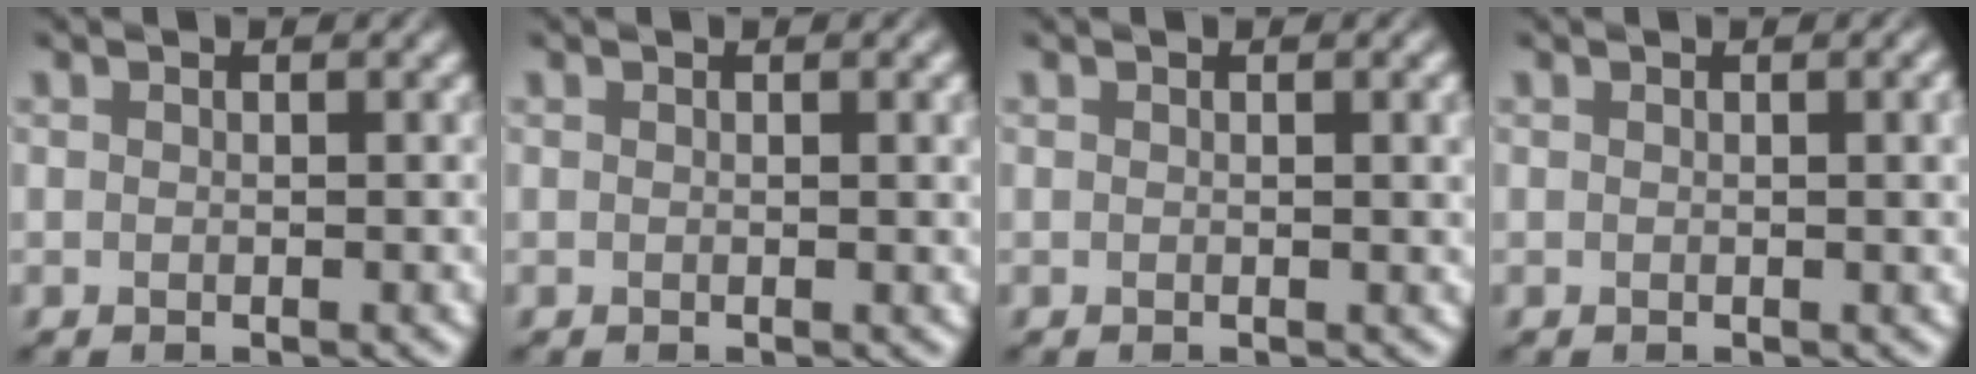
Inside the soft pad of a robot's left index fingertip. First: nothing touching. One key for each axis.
{"total": 1.2, "fx": 0.3, "fy": 0.3, "fz": 1.2, "tx": -0.012, "ty": 0.001, "tz": 0.002}
{"total": 1.4, "fx": 0.3, "fy": 0.4, "fz": 1.4, "tx": -0.014, "ty": 0.002, "tz": 0.003}
{"total": 1.8, "fx": 0.3, "fy": 0.5, "fz": 1.7, "tx": -0.016, "ty": 0.004, "tz": 0.001}